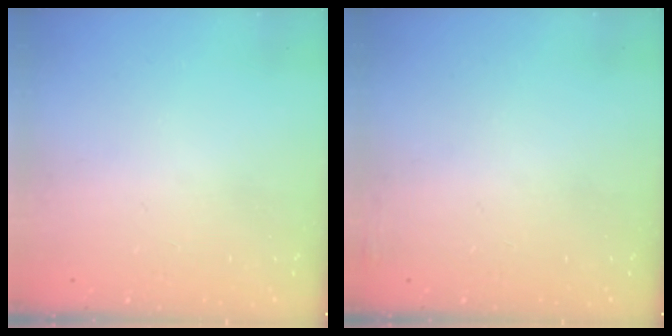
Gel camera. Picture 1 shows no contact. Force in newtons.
{"total": 3.9, "press": 3.6, "slide": 1.5}